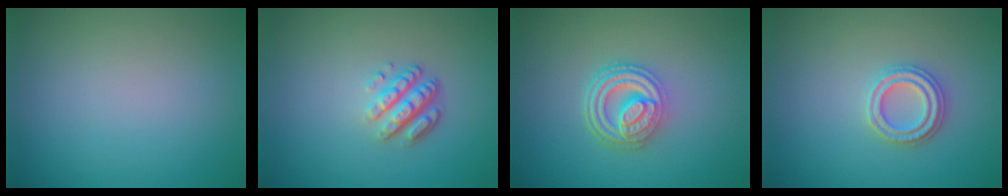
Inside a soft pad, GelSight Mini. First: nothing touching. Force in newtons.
{"total": 3.6, "press": 2.6, "slide": 2.4}
{"total": 4.8, "press": 3.6, "slide": 3.1}
{"total": 2.4, "press": 2.4, "slide": 0.2}